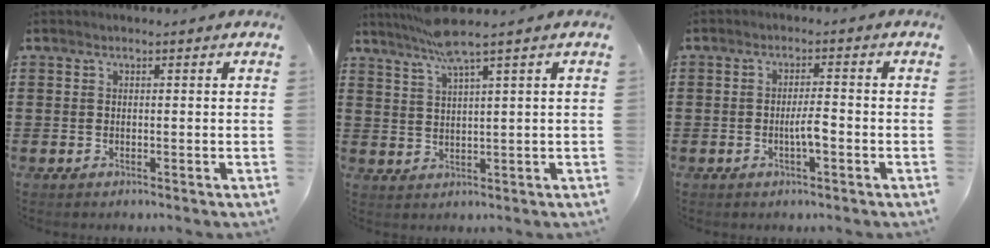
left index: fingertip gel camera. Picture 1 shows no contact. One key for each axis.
{"total": 5.1, "fx": 3.6, "fy": -0.7, "fz": 3.6, "tx": -0.078, "ty": -0.011, "tz": 0.062}
{"total": 3.2, "fx": -0.9, "fy": 0.6, "fz": 3.0, "tx": -0.062, "ty": 0.001, "tz": -0.019}